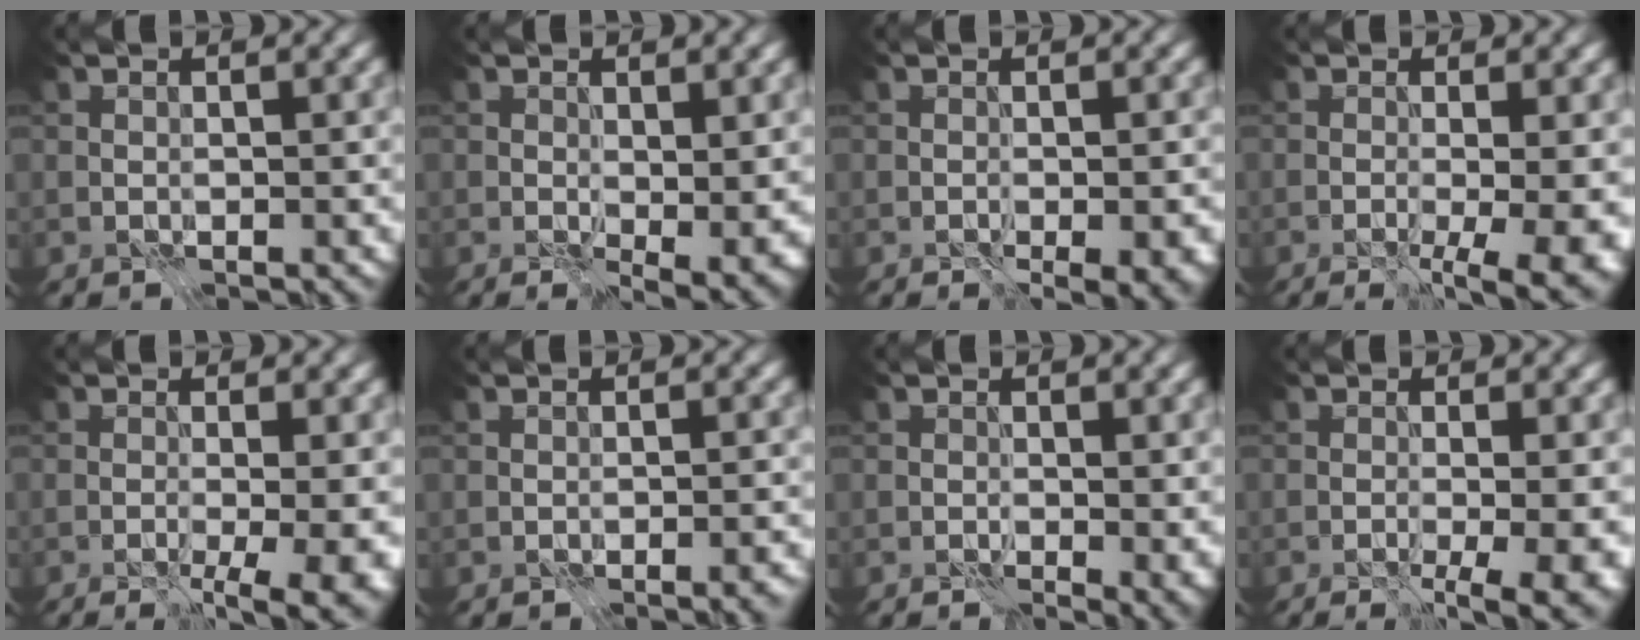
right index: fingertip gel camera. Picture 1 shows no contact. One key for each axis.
{"total": 3.0, "fx": 0.4, "fy": 1.2, "fz": 2.7, "tx": -0.042, "ty": -0.009, "tz": 0.010}
{"total": 3.6, "fx": -1.7, "fy": 1.3, "fz": 2.9, "tx": -0.044, "ty": -0.009, "tz": -0.022}
{"total": 5.7, "fx": -1.8, "fy": 1.3, "fz": 5.2, "tx": -0.069, "ty": -0.015, "tz": -0.014}
{"total": 5.0, "fx": -1.6, "fy": 1.0, "fz": 4.6, "tx": -0.062, "ty": -0.014, "tz": -0.014}
{"total": 1.3, "fx": -0.8, "fy": 0.2, "fz": 0.9, "tx": -0.016, "ty": -0.002, "tz": -0.009}
{"total": 1.7, "fx": 0.1, "fy": 0.8, "fz": 1.5, "tx": -0.023, "ty": -0.003, "tz": 0.003}
{"total": 4.5, "fx": -1.4, "fy": 0.8, "fz": 4.2, "tx": -0.056, "ty": -0.013, "tz": -0.014}